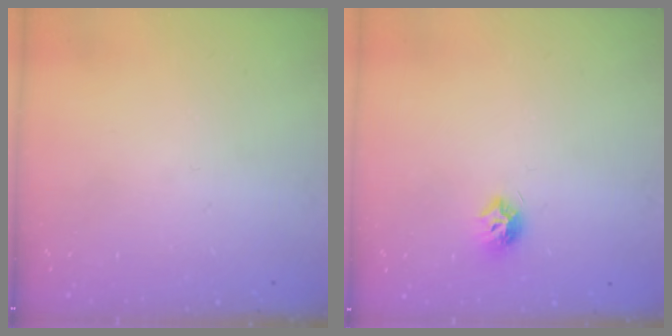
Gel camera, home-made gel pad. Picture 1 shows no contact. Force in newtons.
{"total": 6.5, "press": 6.5, "slide": 0.3}